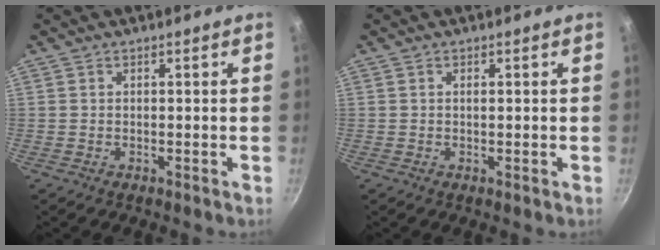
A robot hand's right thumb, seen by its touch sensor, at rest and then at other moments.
{"total": 0.8, "force": [0.1, 0.3, 0.7], "torque": [-0.014, -0.001, 0.003]}